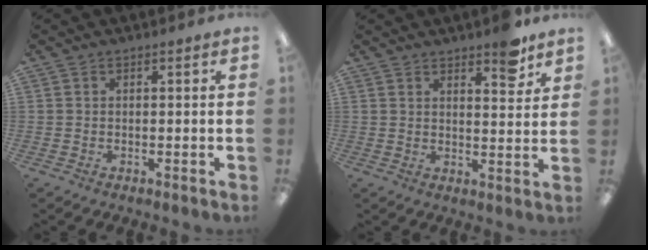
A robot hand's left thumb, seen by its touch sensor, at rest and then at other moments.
{"total": 6.7, "force": [5.1, 2.2, 3.6], "torque": [-0.028, -0.036, 0.081]}